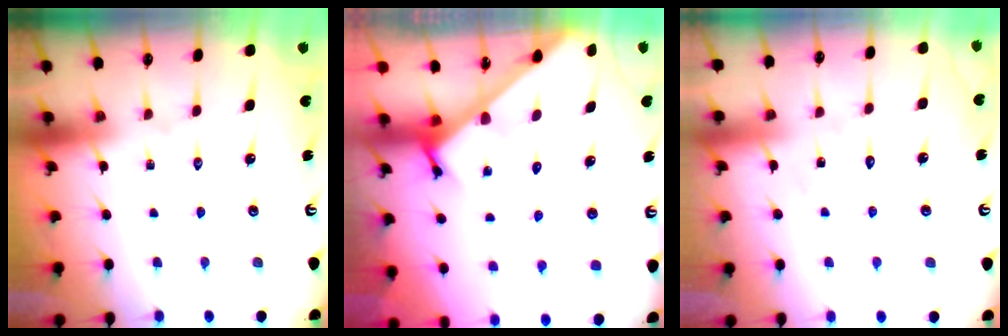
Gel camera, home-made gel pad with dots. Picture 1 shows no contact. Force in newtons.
{"total": 2.5, "press": 2.5, "slide": 0.1}
{"total": 5.2, "press": 5.2, "slide": 0.3}